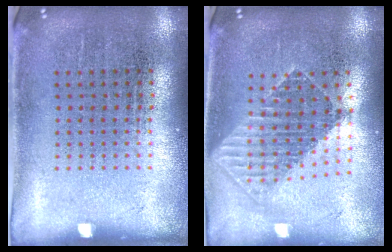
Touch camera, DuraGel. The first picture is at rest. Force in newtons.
{"total": 1.7, "press": 1.4, "slide": 1.1}